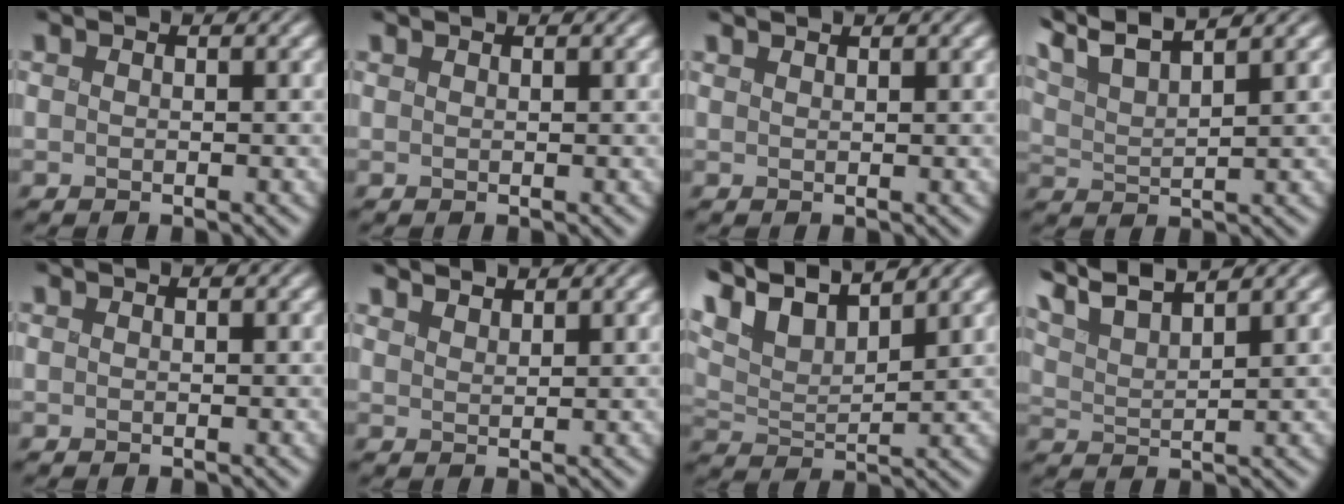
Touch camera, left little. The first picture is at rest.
{"total": 0.0}
{"total": 0.7, "force": [0.7, 0.1, 0.2], "torque": [-0.001, 0.006, 0.007]}
{"total": 10.4, "force": [7.7, 3.0, 6.4], "torque": [-0.133, 0.039, 0.093]}
{"total": 0.0}
{"total": 2.7, "force": [2.6, 0.5, 0.7], "torque": [0.000, 0.007, 0.032]}
{"total": 7.8, "force": [5.7, 2.6, 4.5], "torque": [-0.112, 0.015, 0.104]}
{"total": 9.1, "force": [7.1, 2.3, 5.2], "torque": [-0.111, 0.035, 0.088]}